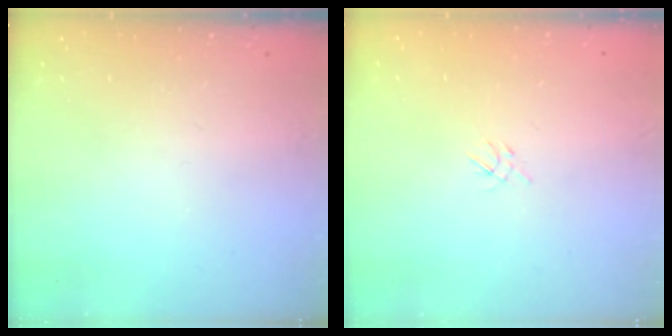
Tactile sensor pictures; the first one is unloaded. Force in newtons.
{"total": 2.2, "press": 2.2, "slide": 0.5}